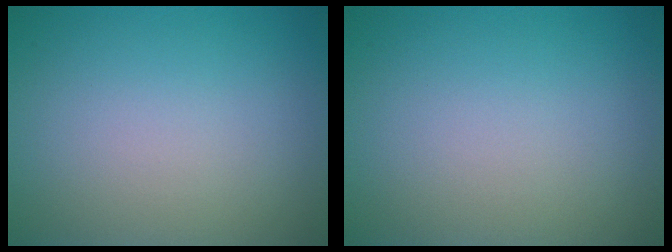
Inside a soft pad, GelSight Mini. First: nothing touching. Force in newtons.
{"total": 0.0}